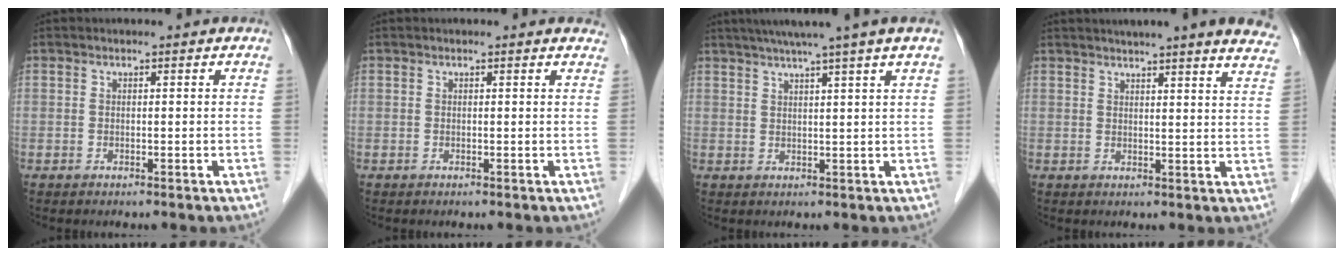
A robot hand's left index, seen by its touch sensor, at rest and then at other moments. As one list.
[{"total": 1.4, "force": [1.4, 0.3, 0.1], "torque": [-0.009, -0.005, -0.001]}, {"total": 9.0, "force": [6.8, -1.7, 5.8], "torque": [-0.083, 0.022, 0.084]}, {"total": 16.5, "force": [14.6, 0.7, 7.7], "torque": [-0.100, -0.014, 0.161]}]